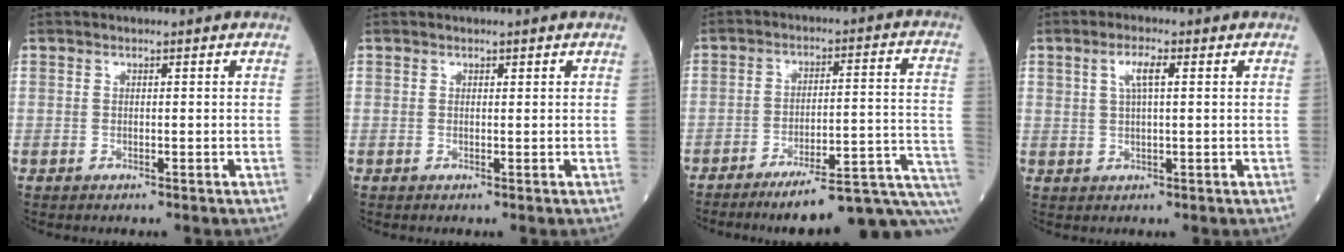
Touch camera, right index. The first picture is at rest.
{"total": 0.0}
{"total": 17.7, "force": [-13.8, 0.2, 11.1], "torque": [-0.084, 0.028, -0.195]}
{"total": 3.4, "force": [1.3, 0.7, 3.1], "torque": [-0.062, 0.007, 0.024]}